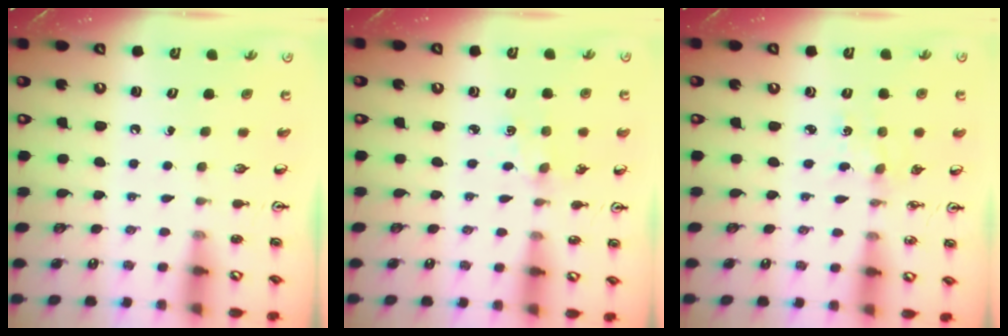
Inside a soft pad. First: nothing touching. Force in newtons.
{"total": 1.9, "press": 1.9, "slide": 0.2}
{"total": 2.6, "press": 2.6, "slide": 0.3}